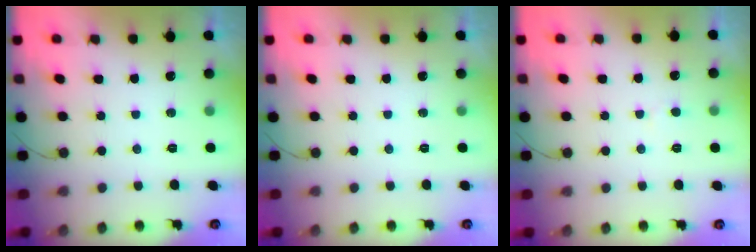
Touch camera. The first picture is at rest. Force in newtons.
{"total": 0.0}
{"total": 2.7, "press": 2.7, "slide": 0.2}